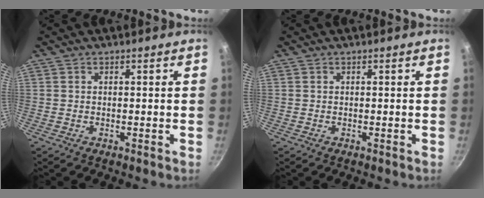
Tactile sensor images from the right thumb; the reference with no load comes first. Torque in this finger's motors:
{"motor_torque": [0.02, -0.01, 0.00, 0.00, 0.00]}